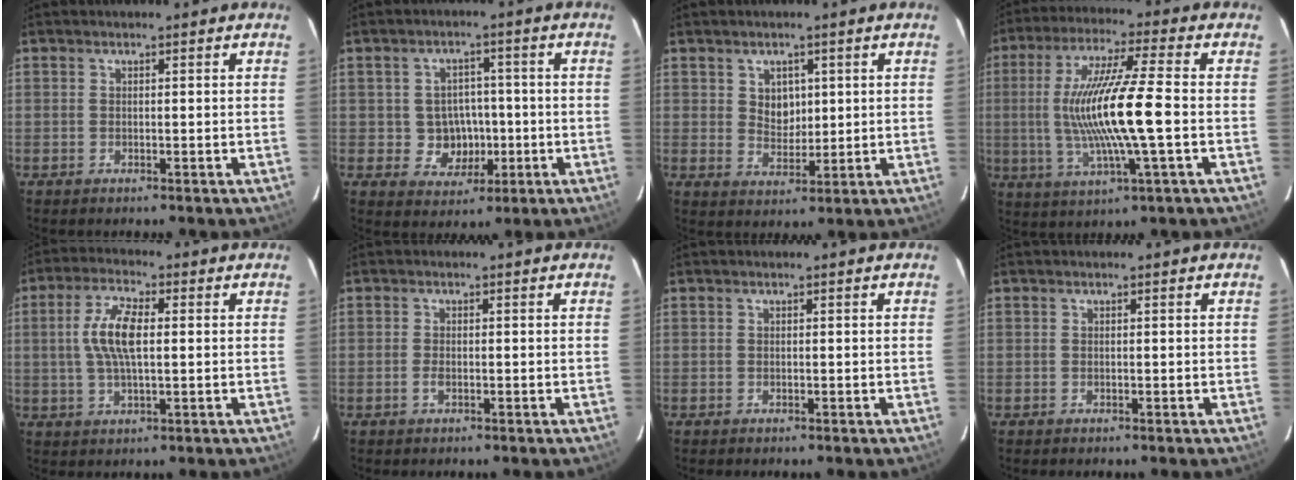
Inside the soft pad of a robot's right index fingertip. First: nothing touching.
{"total": 6.4, "force": [-1.1, 6.1, 1.8], "torque": [-0.044, 0.016, 0.001]}
{"total": 4.4, "force": [1.4, 3.5, 2.2], "torque": [-0.032, 0.003, 0.030]}
{"total": 15.7, "force": [-1.3, 0.7, 15.6], "torque": [-0.292, -0.007, -0.019]}
{"total": 8.3, "force": [0.9, 2.9, 7.8], "torque": [-0.156, 0.011, 0.016]}
{"total": 1.5, "force": [-0.6, 0.8, 1.1], "torque": [-0.026, -0.001, -0.012]}
{"total": 0.0}
{"total": 0.0}